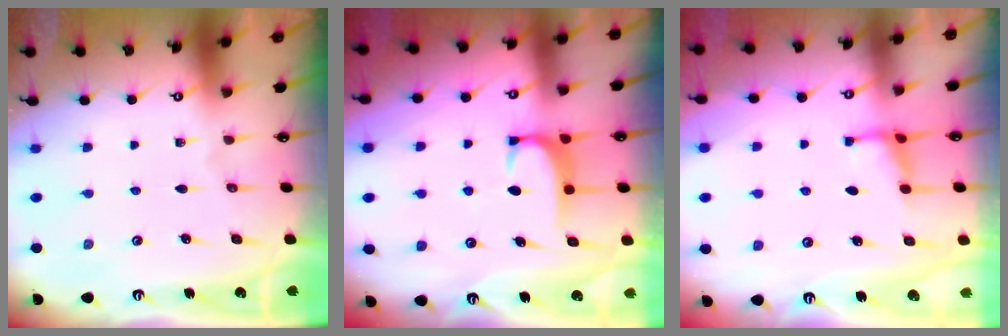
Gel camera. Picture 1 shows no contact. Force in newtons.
{"total": 1.7, "press": 1.6, "slide": 0.5}
{"total": 4.4, "press": 4.4, "slide": 0.2}